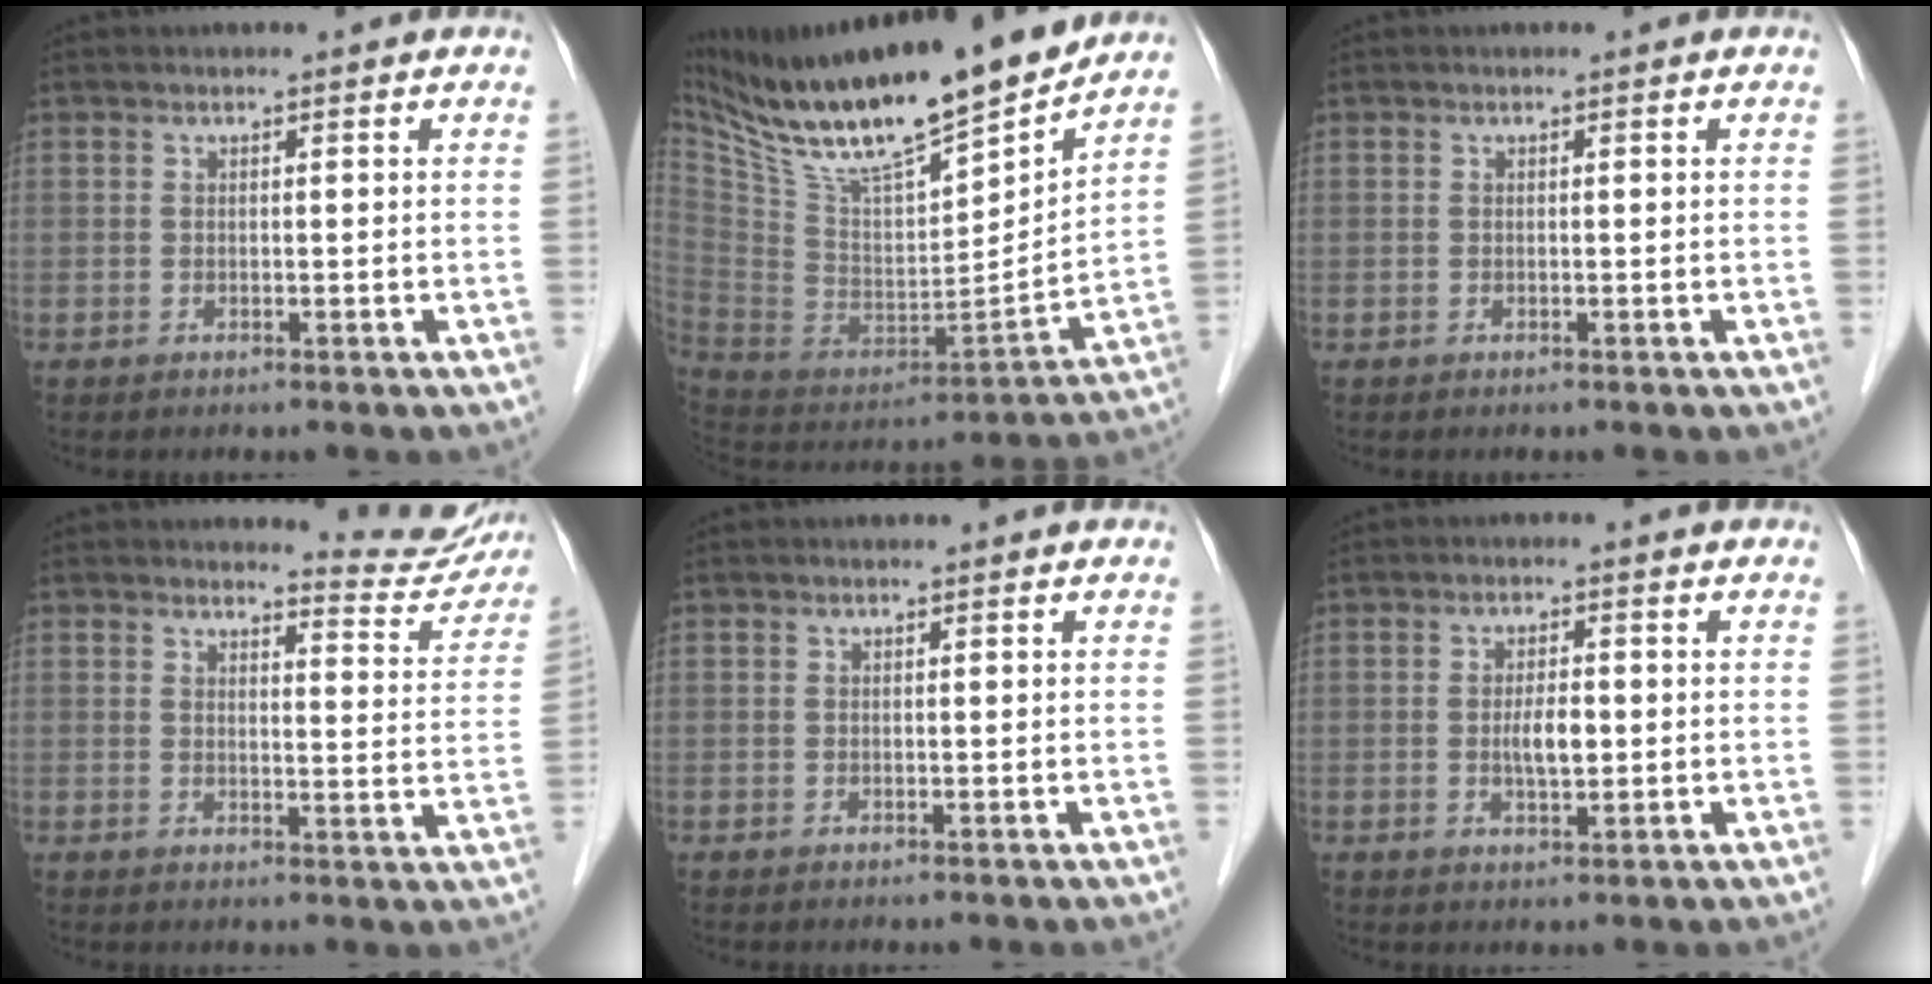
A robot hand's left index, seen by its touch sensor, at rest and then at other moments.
{"total": 24.1, "force": [19.0, 3.4, 14.4], "torque": [-0.257, -0.006, 0.335]}
{"total": 0.0}
{"total": 7.1, "force": [7.1, 0.7, -0.4], "torque": [0.010, -0.042, 0.071]}
{"total": 0.0}
{"total": 3.4, "force": [-0.4, 1.2, 3.2], "torque": [-0.059, -0.002, -0.004]}